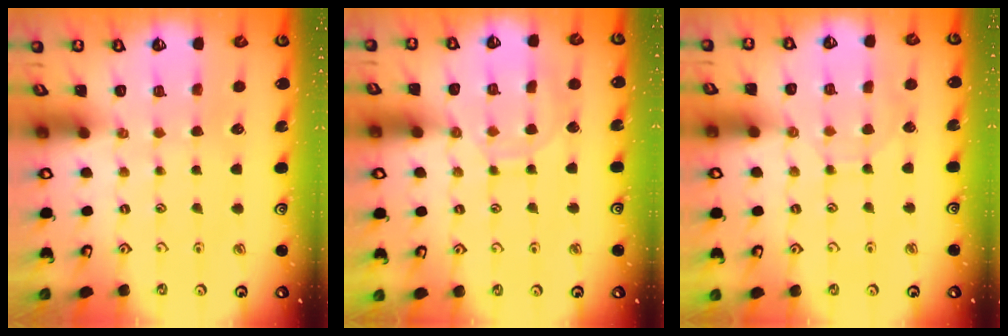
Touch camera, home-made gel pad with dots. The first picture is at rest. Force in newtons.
{"total": 7.8, "press": 7.8, "slide": 0.9}
{"total": 2.8, "press": 2.8, "slide": 0.4}